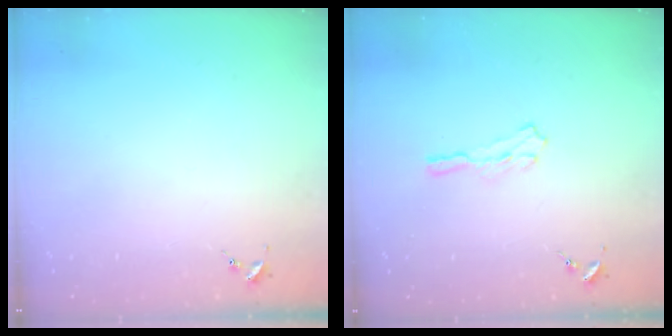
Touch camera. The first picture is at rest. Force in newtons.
{"total": 3.8, "press": 3.8, "slide": 0.4}